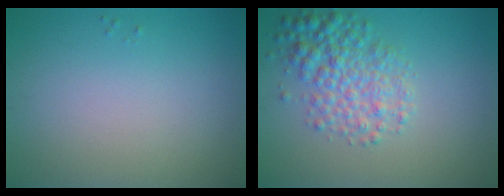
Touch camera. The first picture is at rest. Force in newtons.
{"total": 4.4, "press": 4.4, "slide": 0.1}